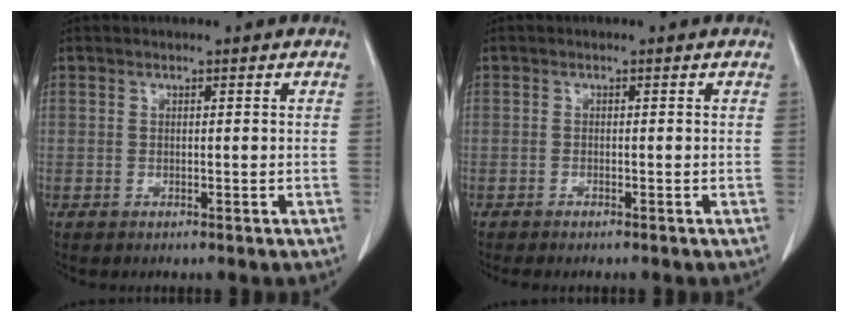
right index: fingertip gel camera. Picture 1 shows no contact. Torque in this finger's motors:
{"motor_torque": [0.13, -0.09, 0.05, 0.01]}